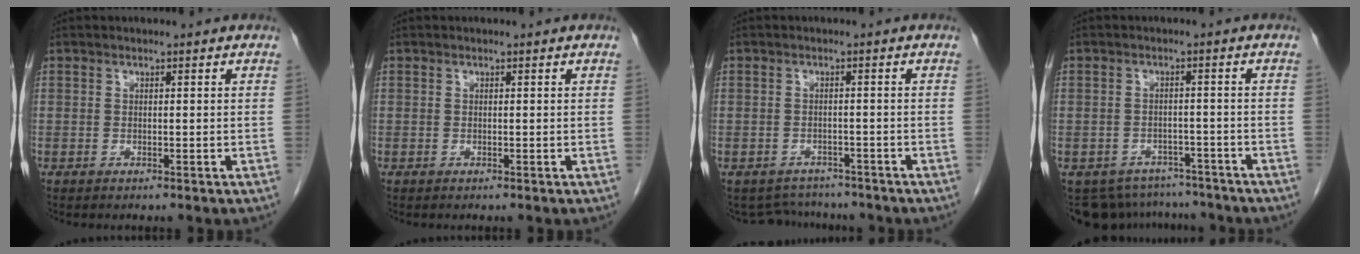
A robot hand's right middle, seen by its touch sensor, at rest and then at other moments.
{"total": 0.0}
{"total": 5.0, "force": [-4.6, 1.9, -0.4], "torque": [0.007, 0.010, -0.062]}
{"total": 9.5, "force": [-8.5, 4.3, 0.7], "torque": [-0.008, 0.013, -0.107]}